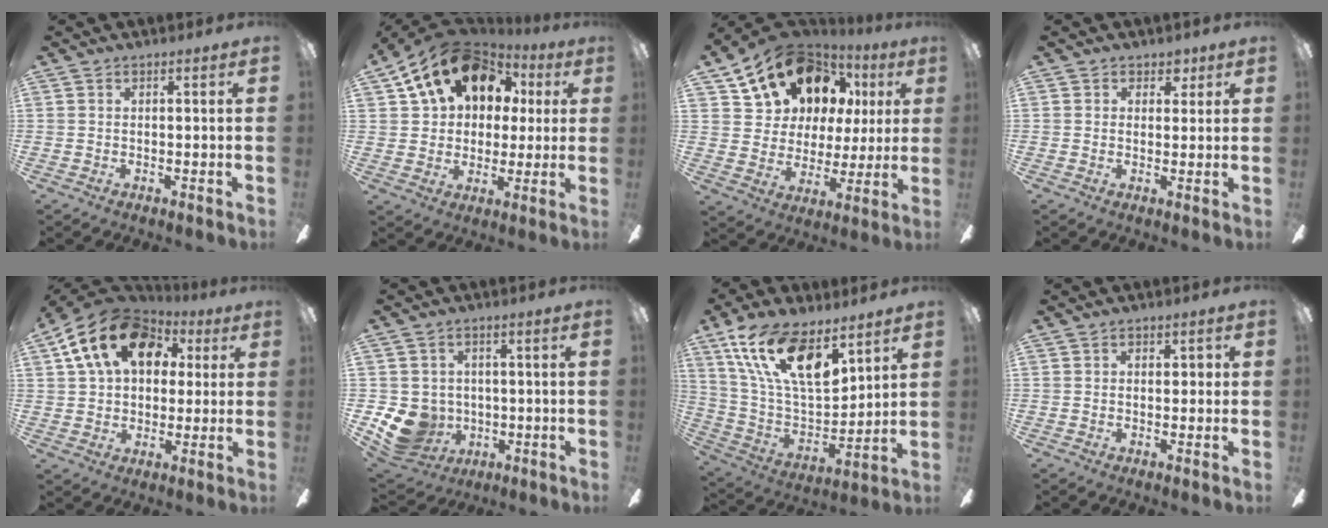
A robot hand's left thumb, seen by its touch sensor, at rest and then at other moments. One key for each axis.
{"total": 18.3, "fx": 8.7, "fy": 13.1, "fz": 9.4, "tx": -0.161, "ty": -0.021, "tz": 0.161}
{"total": 16.5, "fx": 11.1, "fy": 10.7, "fz": 5.8, "tx": -0.128, "ty": -0.062, "tz": 0.215}
{"total": 3.2, "fx": 1.8, "fy": 2.5, "fz": 0.6, "tx": 0.006, "ty": -0.004, "tz": 0.029}
{"total": 17.3, "fx": 7.0, "fy": 12.0, "fz": 10.2, "tx": -0.193, "ty": -0.010, "tz": 0.128}
{"total": 10.0, "fx": -2.2, "fy": 9.0, "fz": 3.9, "tx": -0.119, "ty": 0.006, "tz": -0.035}
{"total": 20.3, "fx": 12.0, "fy": 8.8, "fz": 13.7, "tx": -0.281, "ty": -0.061, "tz": 0.212}
{"total": 1.9, "fx": 0.0, "fy": 1.4, "fz": 1.3, "tx": -0.015, "ty": 0.007, "tz": -0.005}